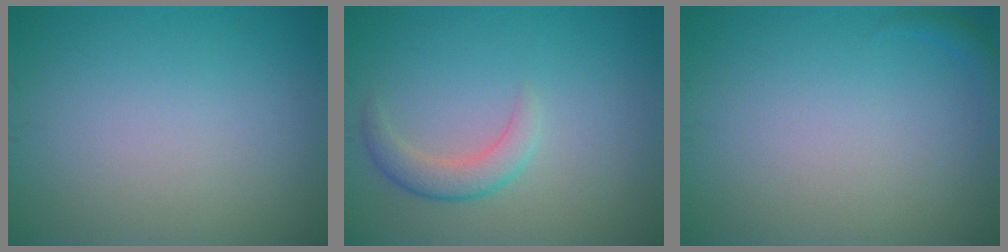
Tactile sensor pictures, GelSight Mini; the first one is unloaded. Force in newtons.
{"total": 2.5, "press": 2.5, "slide": 0.2}
{"total": 0.7, "press": 0.7, "slide": 0.1}